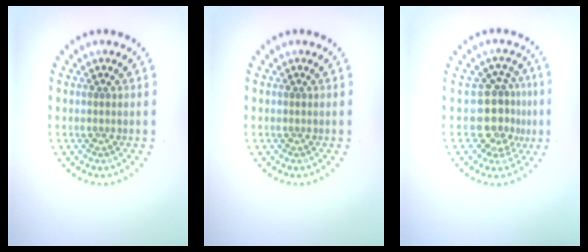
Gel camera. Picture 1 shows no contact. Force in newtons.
{"total": 0.0}
{"total": 3.9, "press": 3.0, "slide": 2.4}